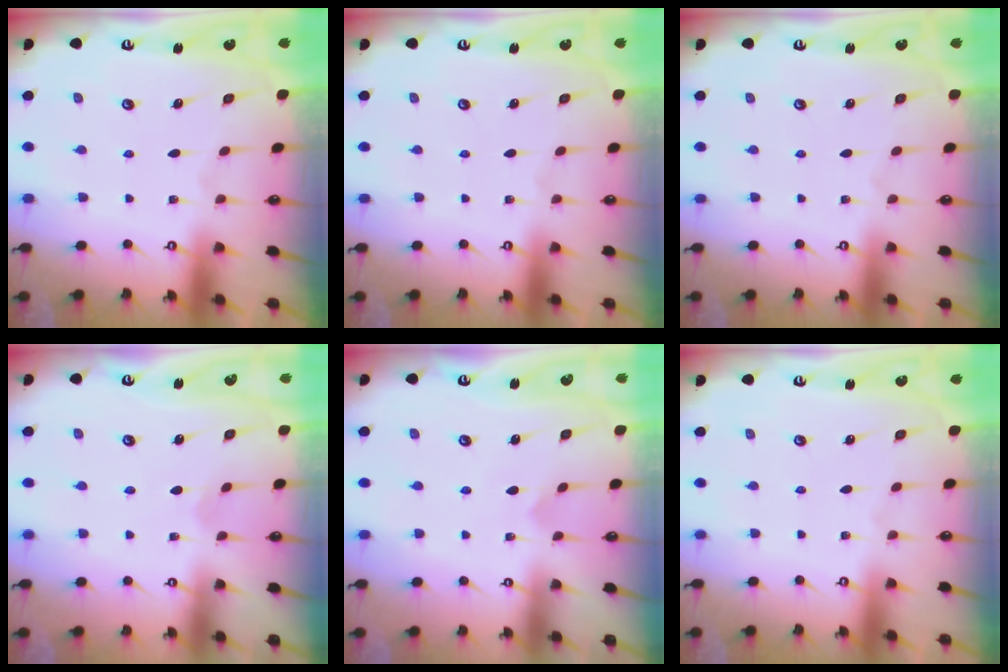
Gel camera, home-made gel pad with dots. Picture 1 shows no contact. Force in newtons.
{"total": 0.0}
{"total": 0.0}
{"total": 1.5, "press": 1.4, "slide": 0.1}
{"total": 2.3, "press": 2.3, "slide": 0.2}
{"total": 0.0}